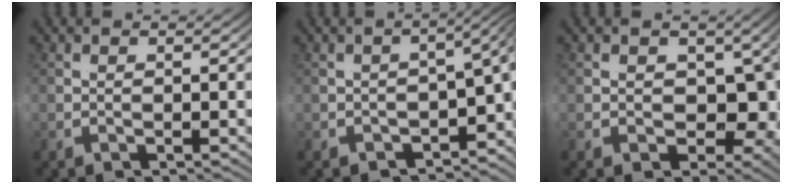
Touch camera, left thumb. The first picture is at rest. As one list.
[{"total": 6.3, "force": [-1.9, 3.0, 5.1], "torque": [-0.059, -0.003, -0.015]}, {"total": 11.7, "force": [0.2, 8.4, 8.1], "torque": [-0.091, -0.009, 0.009]}]